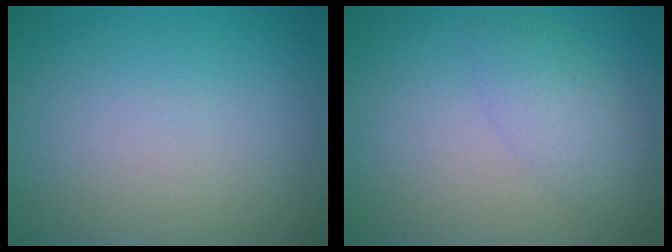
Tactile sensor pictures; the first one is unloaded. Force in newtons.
{"total": 2.7, "press": 2.7, "slide": 0.2}